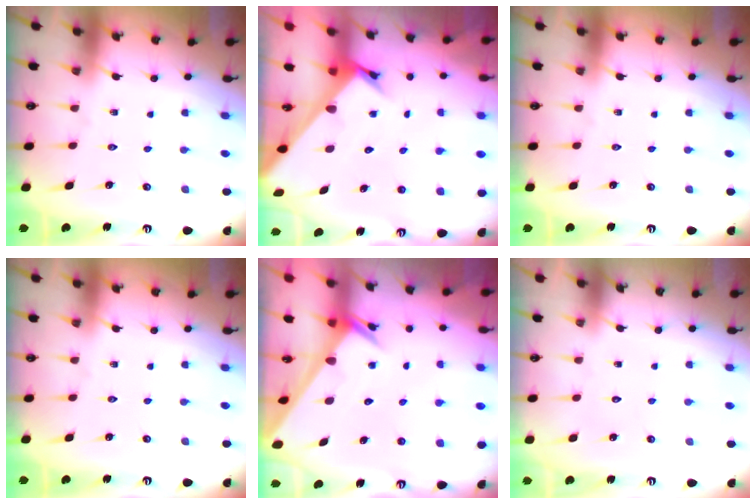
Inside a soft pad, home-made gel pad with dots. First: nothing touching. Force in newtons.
{"total": 2.6, "press": 2.6, "slide": 0.2}
{"total": 0.0}
{"total": 0.0}
{"total": 2.3, "press": 2.3, "slide": 0.1}
{"total": 1.6, "press": 1.6, "slide": 0.1}